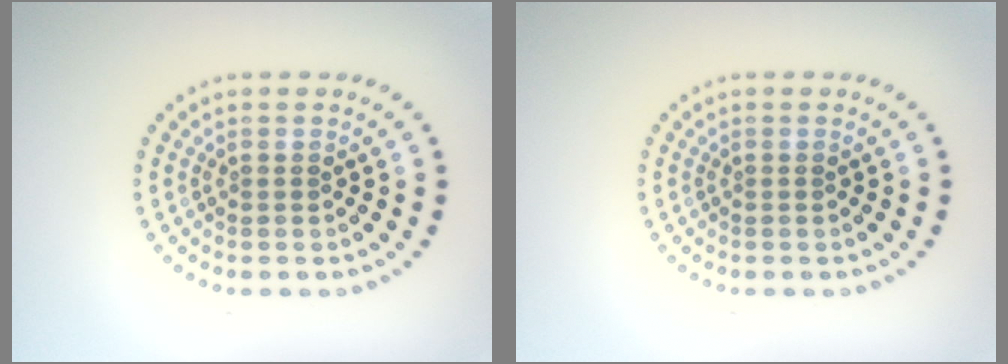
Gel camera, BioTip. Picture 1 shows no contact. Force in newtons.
{"total": 0.0}